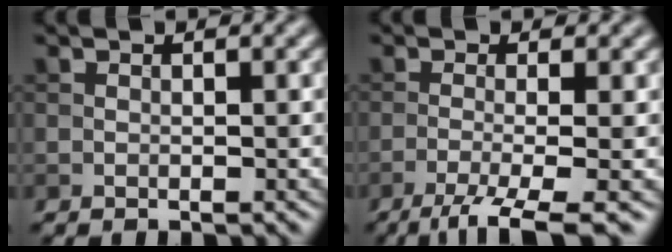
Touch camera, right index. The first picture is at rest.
{"total": 5.6, "force": [-3.1, 1.1, 4.6], "torque": [-0.069, -0.003, -0.063]}